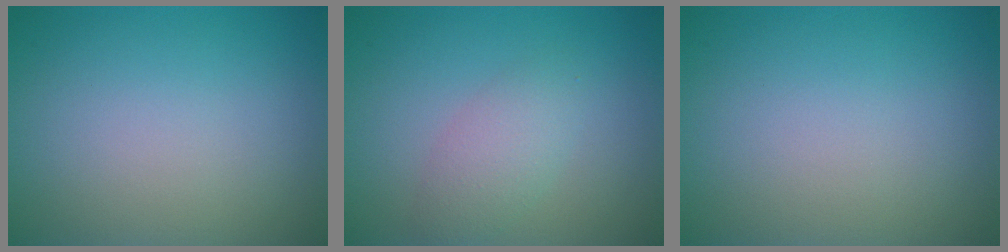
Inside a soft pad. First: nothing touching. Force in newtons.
{"total": 2.4, "press": 2.4, "slide": 0.2}
{"total": 0.0}